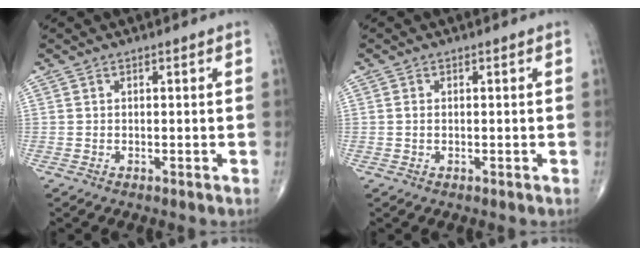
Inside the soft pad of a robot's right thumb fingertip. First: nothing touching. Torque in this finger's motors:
{"motor_torque": [0.04, -0.58, -0.28, -0.22, 0.00]}